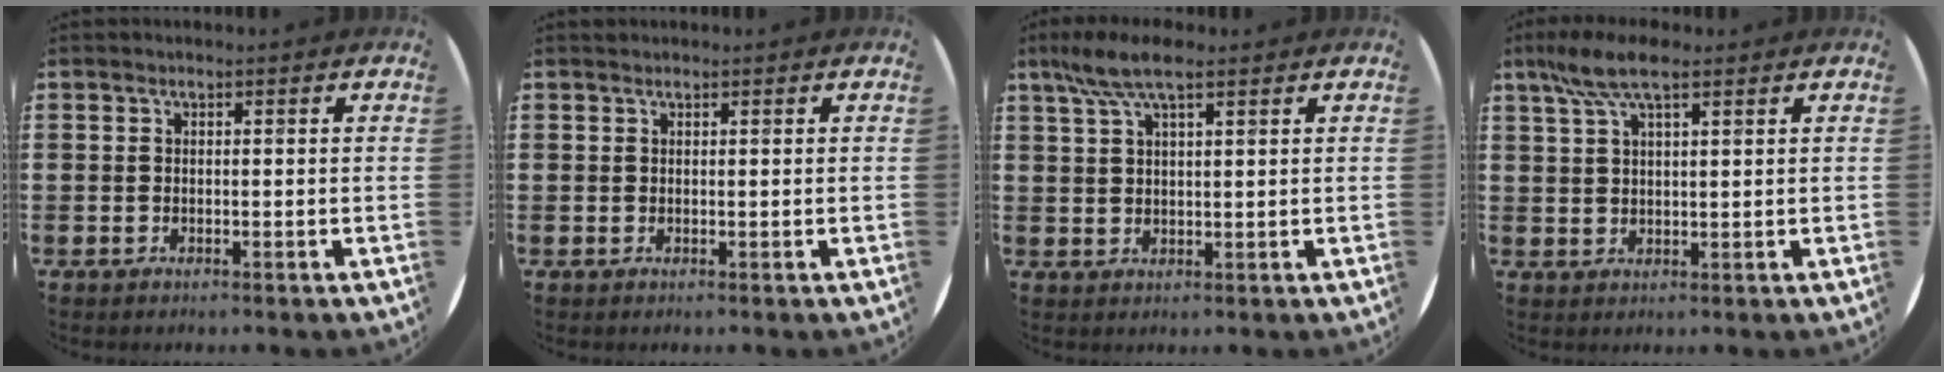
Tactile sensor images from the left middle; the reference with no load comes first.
{"total": 0.0}
{"total": 6.0, "force": [4.1, 1.6, 4.1], "torque": [-0.091, 0.003, 0.073]}
{"total": 6.2, "force": [4.1, 1.8, 4.3], "torque": [-0.094, 0.003, 0.074]}